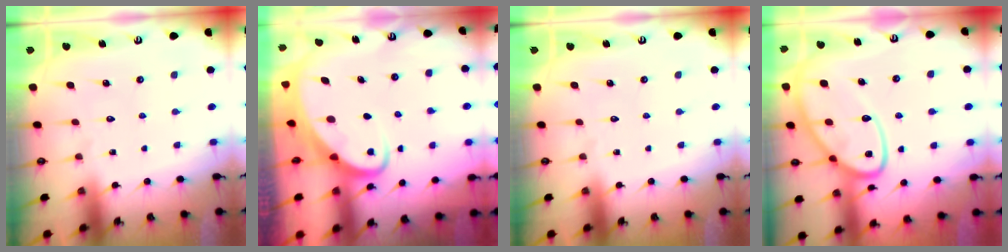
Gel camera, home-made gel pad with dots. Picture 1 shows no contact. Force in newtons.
{"total": 3.4, "press": 3.4, "slide": 0.4}
{"total": 0.0}
{"total": 14.6, "press": 14.5, "slide": 1.4}